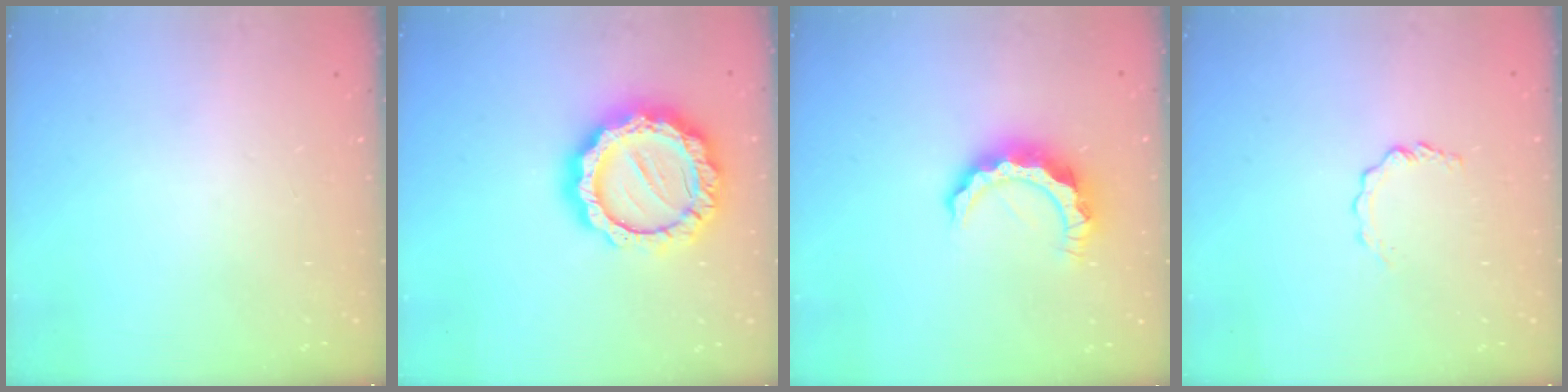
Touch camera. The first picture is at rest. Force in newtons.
{"total": 18.3, "press": 18.2, "slide": 1.5}
{"total": 9.0, "press": 9.0, "slide": 0.3}
{"total": 2.9, "press": 2.9, "slide": 0.3}